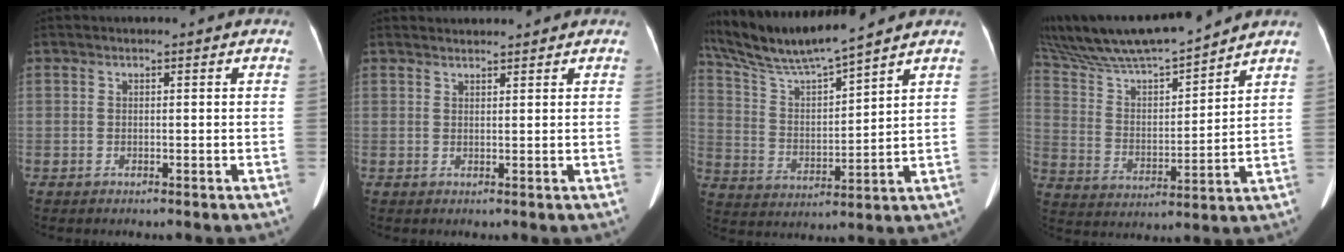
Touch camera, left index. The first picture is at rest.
{"total": 2.7, "force": [2.7, 0.3, 0.2], "torque": [-0.007, 0.022, 0.045]}
{"total": 12.7, "force": [11.6, -1.0, 5.2], "torque": [-0.116, 0.011, 0.225]}
{"total": 18.6, "force": [16.7, 1.7, 8.0], "torque": [-0.157, 0.013, 0.302]}